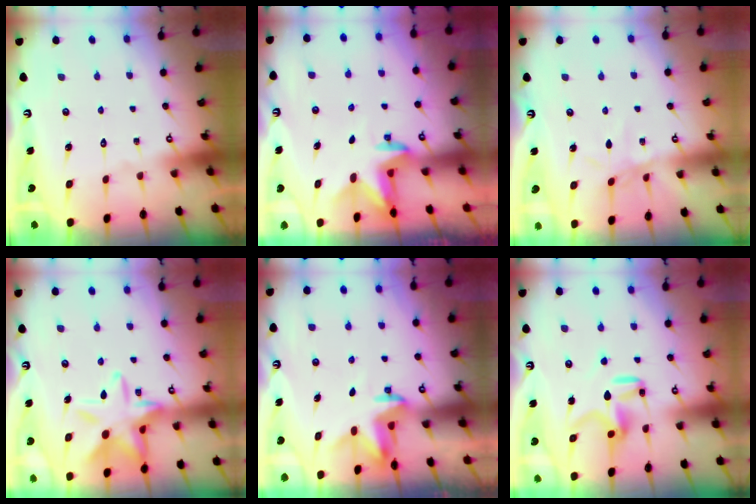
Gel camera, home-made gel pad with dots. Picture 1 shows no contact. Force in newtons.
{"total": 2.6, "press": 2.6, "slide": 0.4}
{"total": 2.8, "press": 2.7, "slide": 0.5}
{"total": 15.5, "press": 15.5, "slide": 1.1}
{"total": 3.2, "press": 3.2, "slide": 0.2}
{"total": 9.6, "press": 9.6, "slide": 0.7}